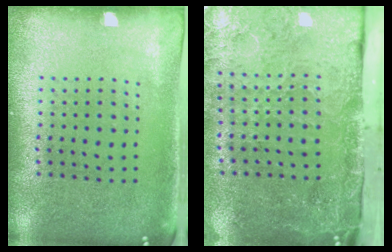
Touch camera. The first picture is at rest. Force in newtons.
{"total": 4.8, "press": 3.6, "slide": 3.2}